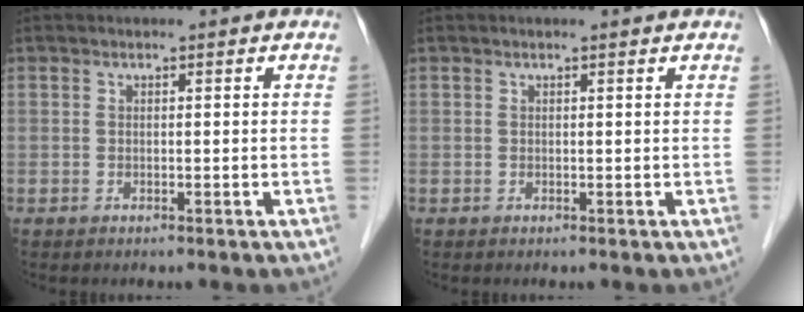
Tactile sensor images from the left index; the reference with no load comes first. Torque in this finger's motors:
{"motor_torque": [0.66, -0.68, 0.01, 0.00]}